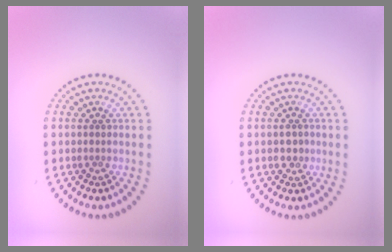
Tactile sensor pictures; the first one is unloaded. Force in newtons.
{"total": 1.3, "press": 1.3, "slide": 0.0}